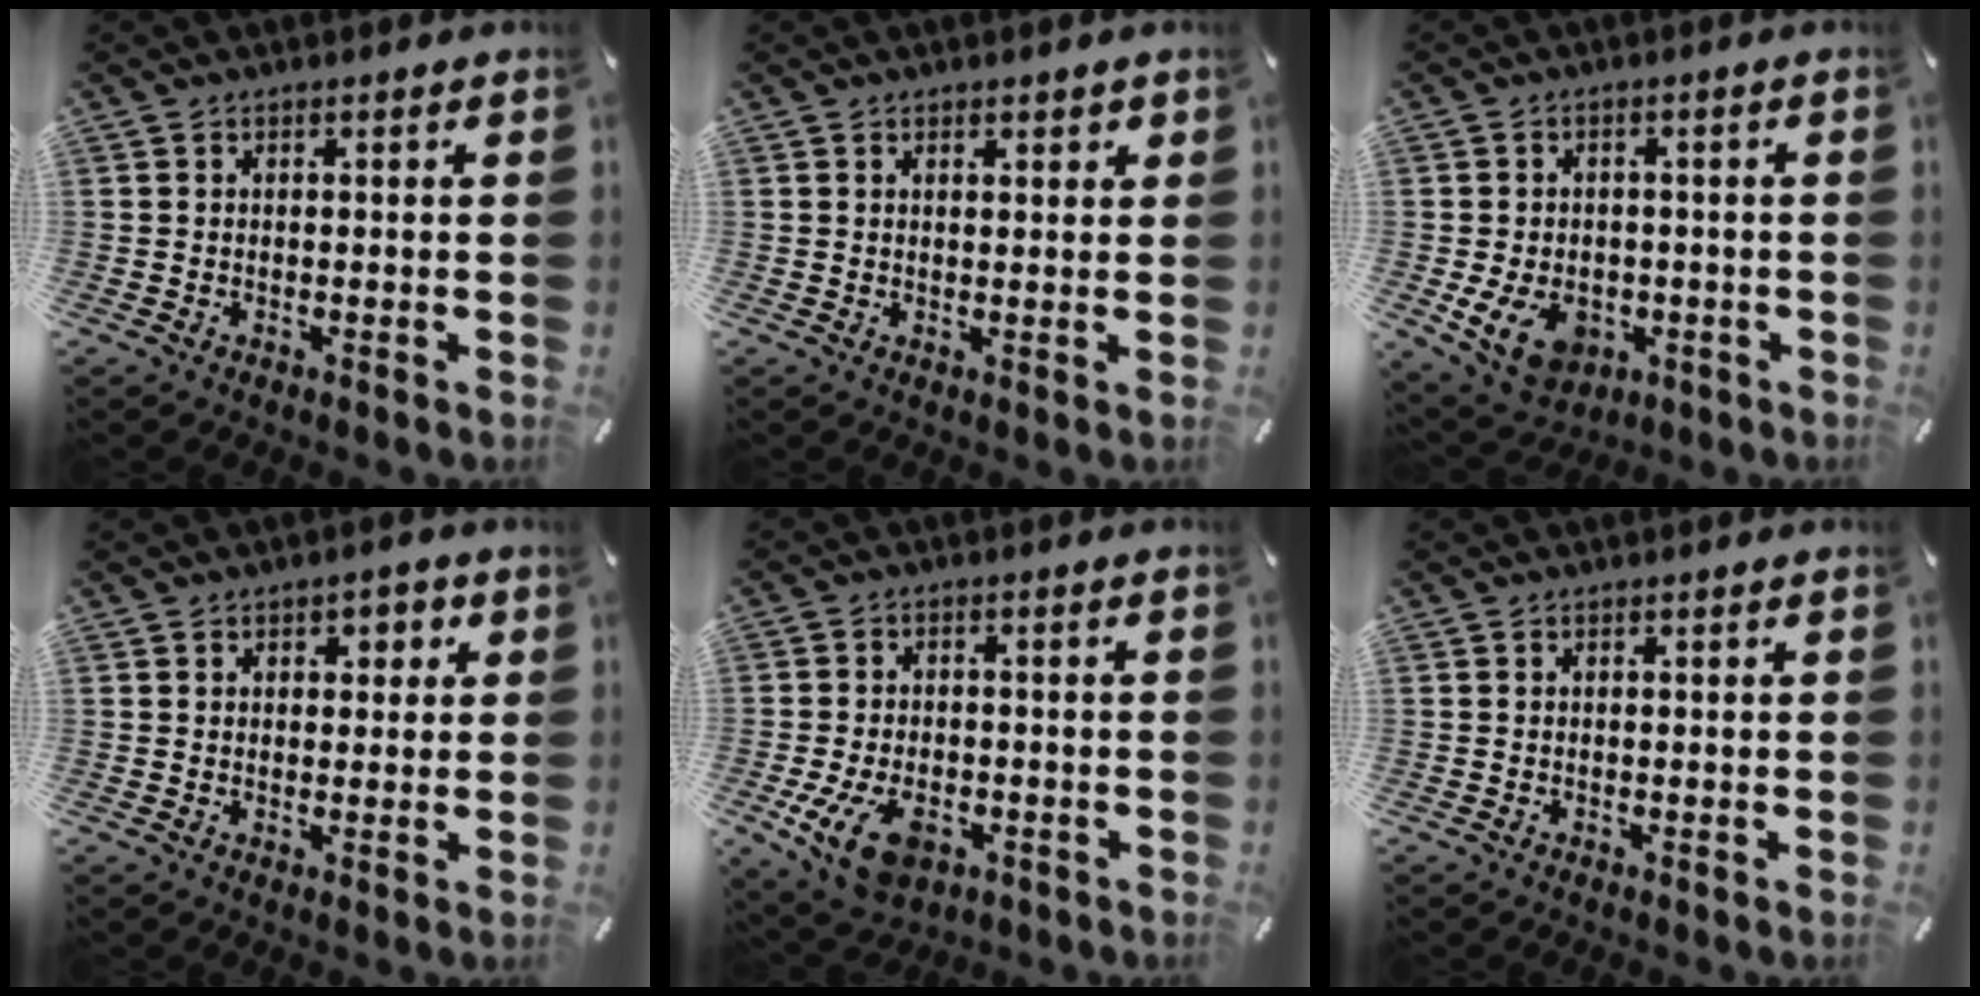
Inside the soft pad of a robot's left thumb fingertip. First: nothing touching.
{"total": 1.6, "force": [1.1, 0.8, 0.9], "torque": [-0.010, -0.002, 0.017]}
{"total": 9.0, "force": [-2.7, 6.8, 5.2], "torque": [-0.106, 0.006, -0.049]}
{"total": 2.4, "force": [0.7, 1.9, 1.2], "torque": [-0.001, -0.003, 0.003]}
{"total": 10.1, "force": [-3.8, 6.6, 6.6], "torque": [-0.137, 0.004, -0.067]}
{"total": 0.0}